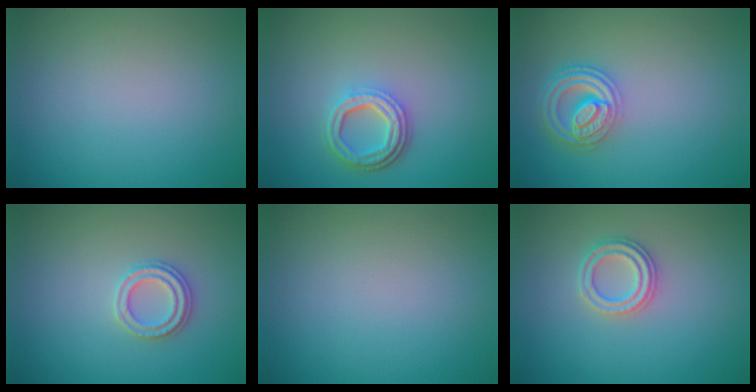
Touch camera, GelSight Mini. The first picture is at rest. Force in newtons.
{"total": 4.0, "press": 3.1, "slide": 2.5}
{"total": 4.5, "press": 3.5, "slide": 2.8}
{"total": 2.3, "press": 2.2, "slide": 0.8}
{"total": 0.0}
{"total": 2.2, "press": 2.2, "slide": 0.3}